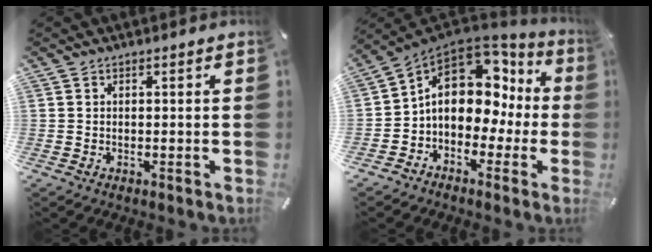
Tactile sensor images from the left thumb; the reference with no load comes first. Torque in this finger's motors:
{"motor_torque": [1.36, 3.65, 0.85, -0.01, 0.19]}